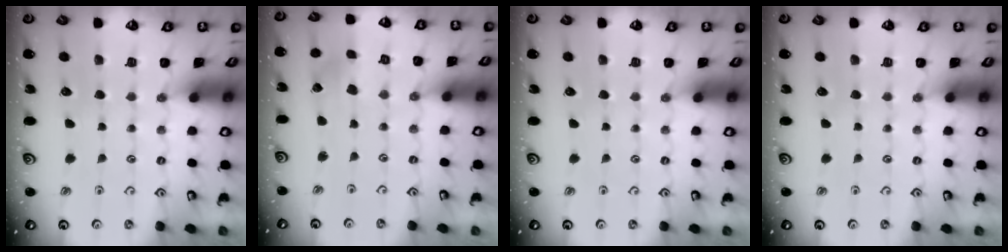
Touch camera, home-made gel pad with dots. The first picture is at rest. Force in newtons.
{"total": 0.9, "press": 0.9, "slide": 0.2}
{"total": 0.0}
{"total": 0.0}